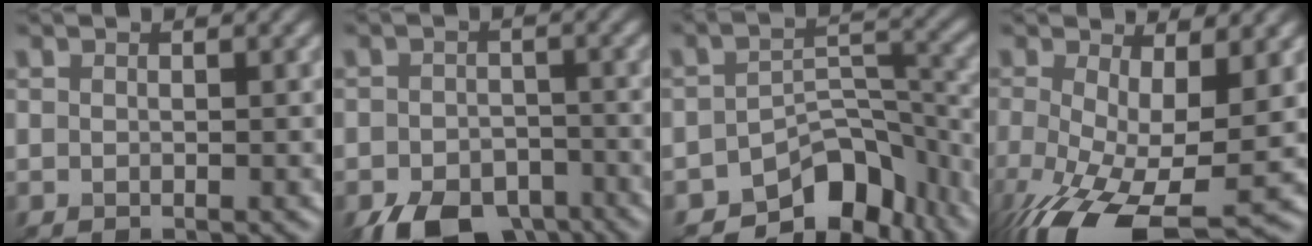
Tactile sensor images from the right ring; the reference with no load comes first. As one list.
[{"total": 7.2, "force": [-4.7, 4.1, 3.6], "torque": [-0.059, -0.015, -0.074]}, {"total": 8.5, "force": [-6.1, 4.1, 4.2], "torque": [-0.043, -0.013, -0.100]}, {"total": 11.6, "force": [-4.1, 4.8, 9.8], "torque": [-0.201, -0.041, -0.062]}]